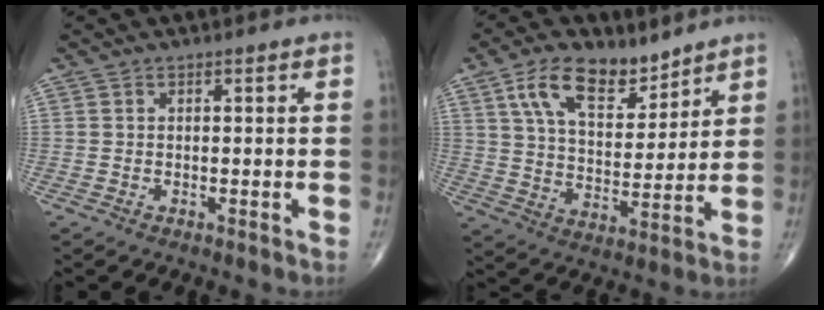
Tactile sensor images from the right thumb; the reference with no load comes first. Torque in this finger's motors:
{"motor_torque": [-0.16, 0.26, 0.94, 0.79, 0.09]}